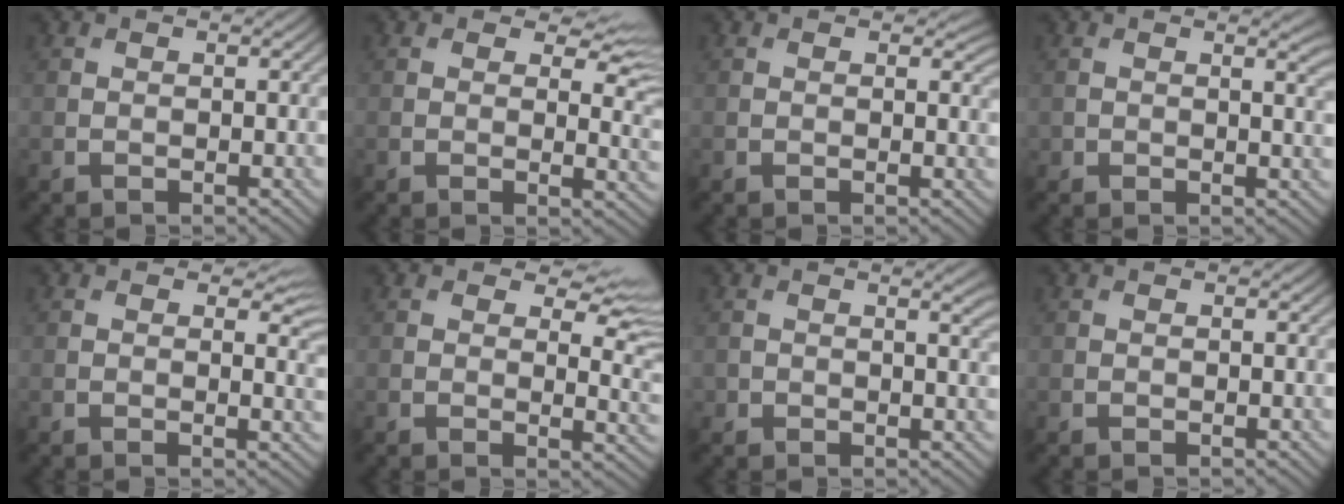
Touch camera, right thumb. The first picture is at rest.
{"total": 5.8, "force": [3.1, 2.6, 4.2], "torque": [-0.051, -0.004, 0.042]}
{"total": 1.0, "force": [0.3, 0.4, 0.9], "torque": [-0.010, -0.005, 0.003]}
{"total": 2.4, "force": [1.1, 0.9, 1.9], "torque": [-0.029, -0.007, 0.018]}
{"total": 3.3, "force": [1.2, 1.6, 2.5], "torque": [-0.033, -0.009, 0.016]}
{"total": 6.7, "force": [3.8, 2.9, 4.7], "torque": [-0.061, -0.002, 0.053]}
{"total": 2.3, "force": [1.1, 0.9, 1.9], "torque": [-0.028, -0.006, 0.016]}
{"total": 0.0}